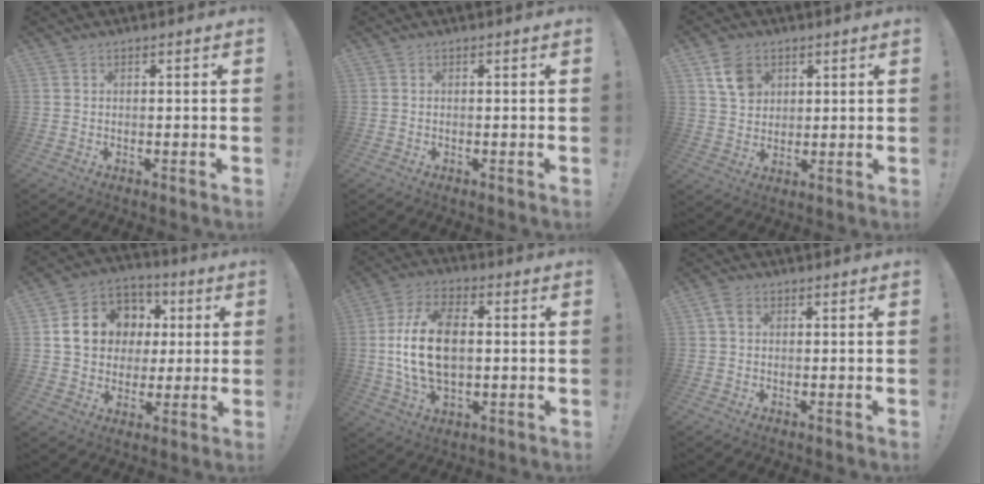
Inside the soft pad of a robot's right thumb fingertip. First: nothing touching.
{"total": 0.0}
{"total": 8.1, "force": [3.7, 6.3, 3.4], "torque": [-0.040, -0.013, 0.071]}
{"total": 15.3, "force": [2.8, 13.2, 7.1], "torque": [-0.089, 0.001, 0.070]}
{"total": 17.2, "force": [0.6, 10.7, 13.5], "torque": [-0.245, 0.001, 0.007]}
{"total": 3.0, "force": [0.8, 2.1, 2.0], "torque": [-0.038, 0.006, 0.015]}